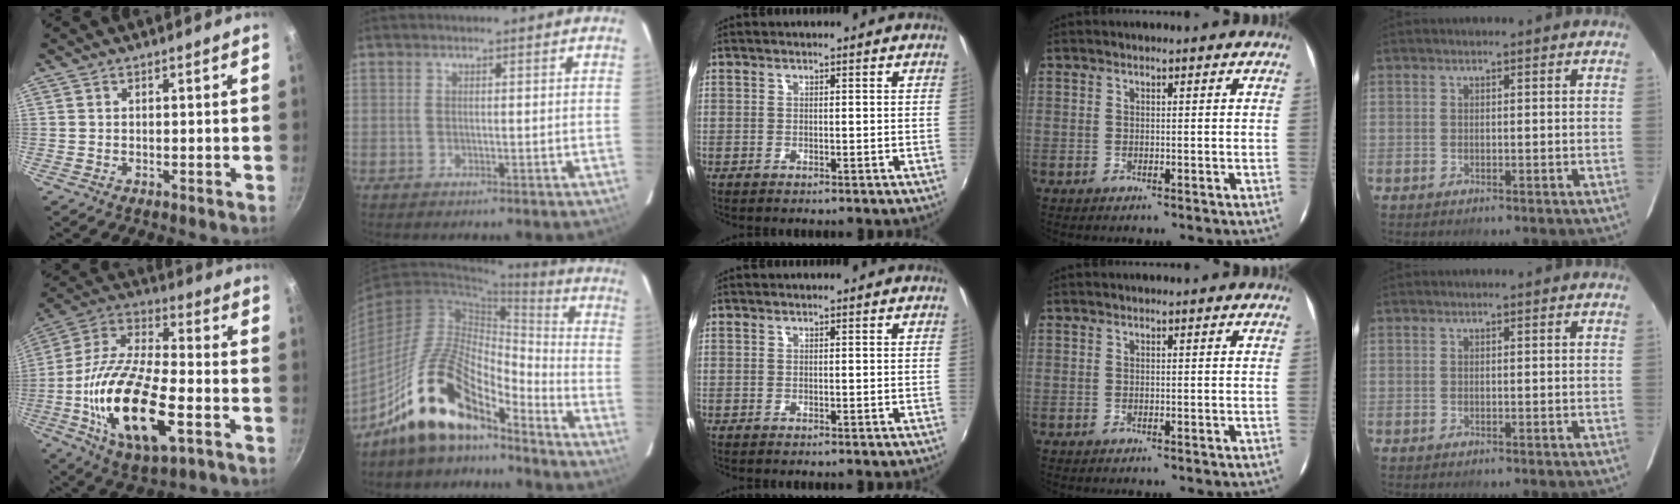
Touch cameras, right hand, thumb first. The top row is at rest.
{"thumb": {"total": 23.4, "force": [-6.2, 9.9, 20.3], "torque": [-0.384, 0.020, -0.122]}, "index": {"total": 15.9, "force": [-12.2, 5.3, 8.8], "torque": [-0.170, 0.020, -0.230]}}